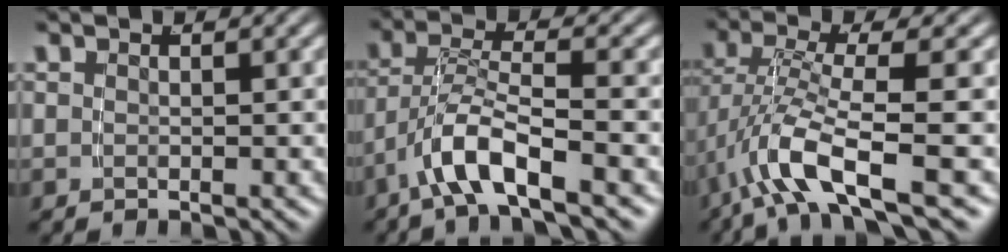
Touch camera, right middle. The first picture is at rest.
{"total": 4.3, "force": [-2.1, 1.1, 3.6], "torque": [-0.076, -0.008, -0.030]}
{"total": 5.4, "force": [-2.2, 1.1, 4.8], "torque": [-0.109, -0.019, -0.023]}